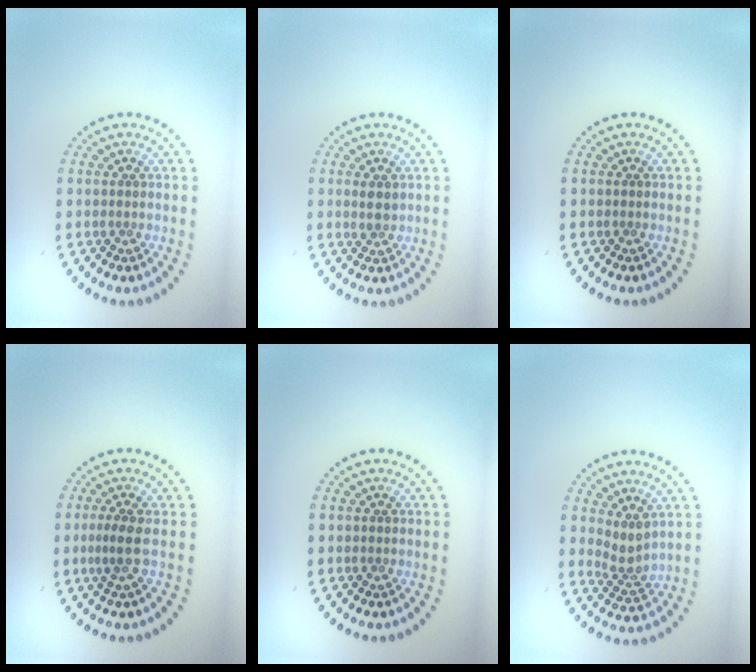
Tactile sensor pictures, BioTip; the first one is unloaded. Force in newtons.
{"total": 1.4, "press": 1.3, "slide": 0.5}
{"total": 0.0}
{"total": 1.8, "press": 1.3, "slide": 1.3}
{"total": 0.0}
{"total": 2.2, "press": 1.6, "slide": 1.5}